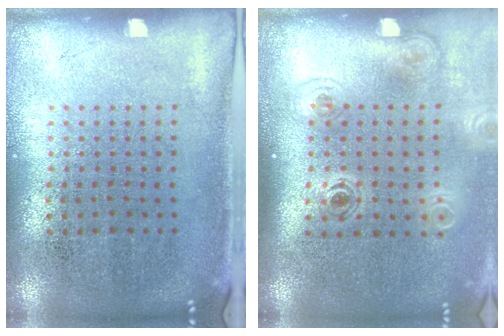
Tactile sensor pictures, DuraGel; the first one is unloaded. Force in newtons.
{"total": 1.8, "press": 1.2, "slide": 1.3}